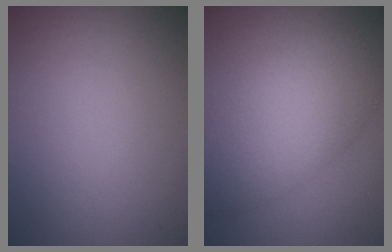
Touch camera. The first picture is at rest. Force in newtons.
{"total": 7.6, "press": 7.6, "slide": 0.1}